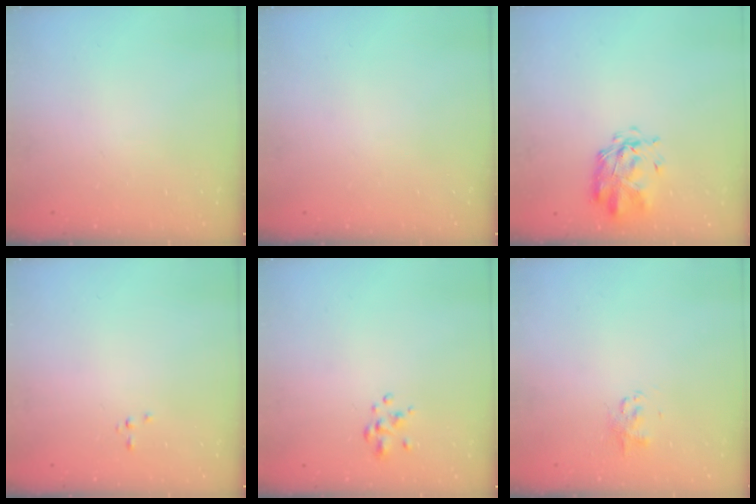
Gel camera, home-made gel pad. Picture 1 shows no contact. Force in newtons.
{"total": 0.0}
{"total": 3.0, "press": 2.9, "slide": 0.7}
{"total": 0.0}
{"total": 2.0, "press": 1.9, "slide": 0.6}
{"total": 1.4, "press": 1.3, "slide": 0.5}